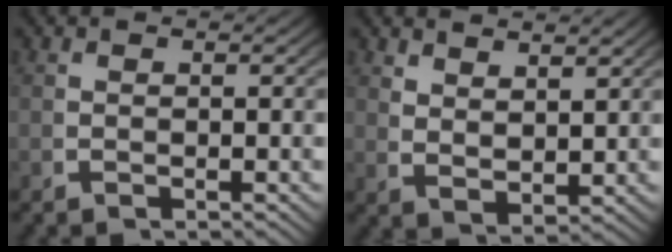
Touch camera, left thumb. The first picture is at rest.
{"total": 2.9, "force": [2.3, 1.1, 1.4], "torque": [-0.022, -0.011, 0.058]}